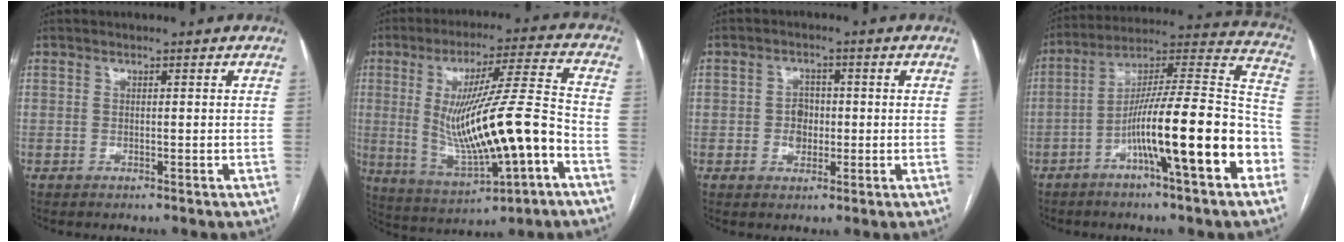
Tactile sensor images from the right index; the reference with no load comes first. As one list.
[{"total": 18.3, "force": [-3.2, 1.6, 17.9], "torque": [-0.327, -0.003, -0.041]}, {"total": 3.4, "force": [-0.4, 2.7, 2.0], "torque": [-0.027, 0.008, -0.004]}, {"total": 20.0, "force": [-7.7, 1.6, 18.4], "torque": [-0.261, 0.019, -0.124]}]